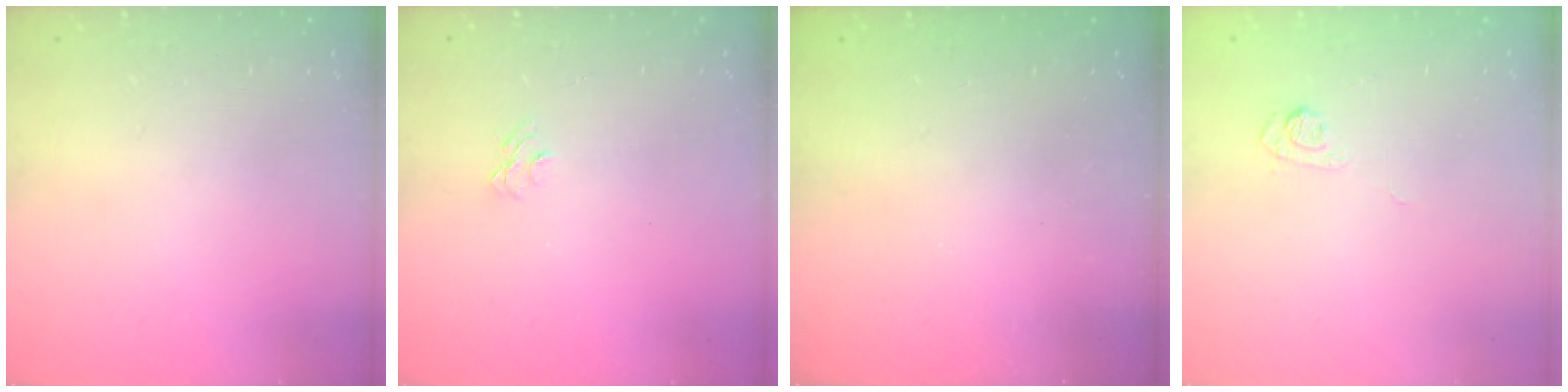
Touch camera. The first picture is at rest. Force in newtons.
{"total": 4.1, "press": 4.0, "slide": 0.3}
{"total": 2.5, "press": 2.3, "slide": 0.8}
{"total": 5.0, "press": 4.8, "slide": 1.4}